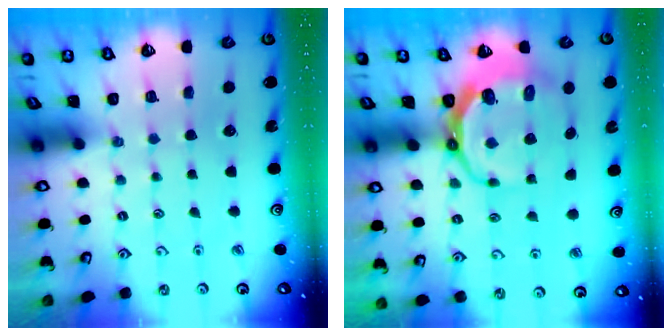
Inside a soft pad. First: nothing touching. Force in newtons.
{"total": 10.2, "press": 9.4, "slide": 3.9}